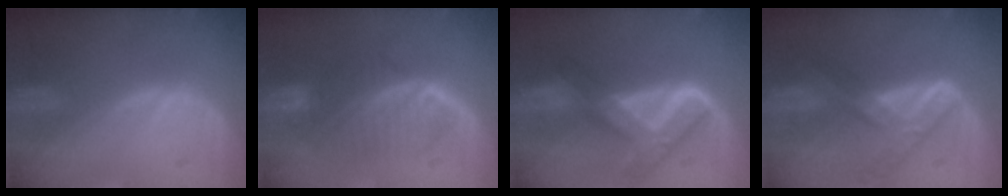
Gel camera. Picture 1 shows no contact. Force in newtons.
{"total": 7.9, "press": 7.1, "slide": 3.4}
{"total": 8.1, "press": 8.1, "slide": 0.7}
{"total": 7.2, "press": 6.1, "slide": 3.8}